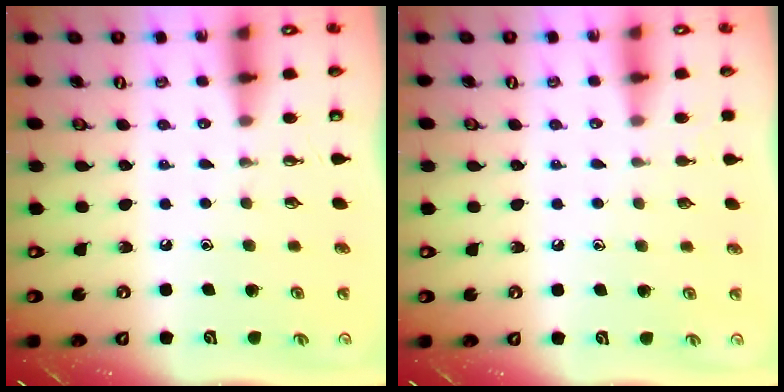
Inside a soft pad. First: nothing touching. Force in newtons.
{"total": 2.5, "press": 2.5, "slide": 0.3}